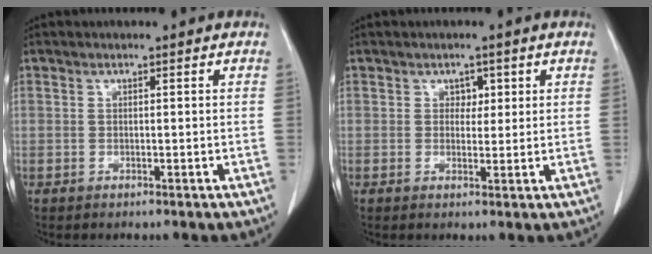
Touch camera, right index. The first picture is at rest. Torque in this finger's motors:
{"motor_torque": [-0.08, 0.06, 0.05, -0.01]}